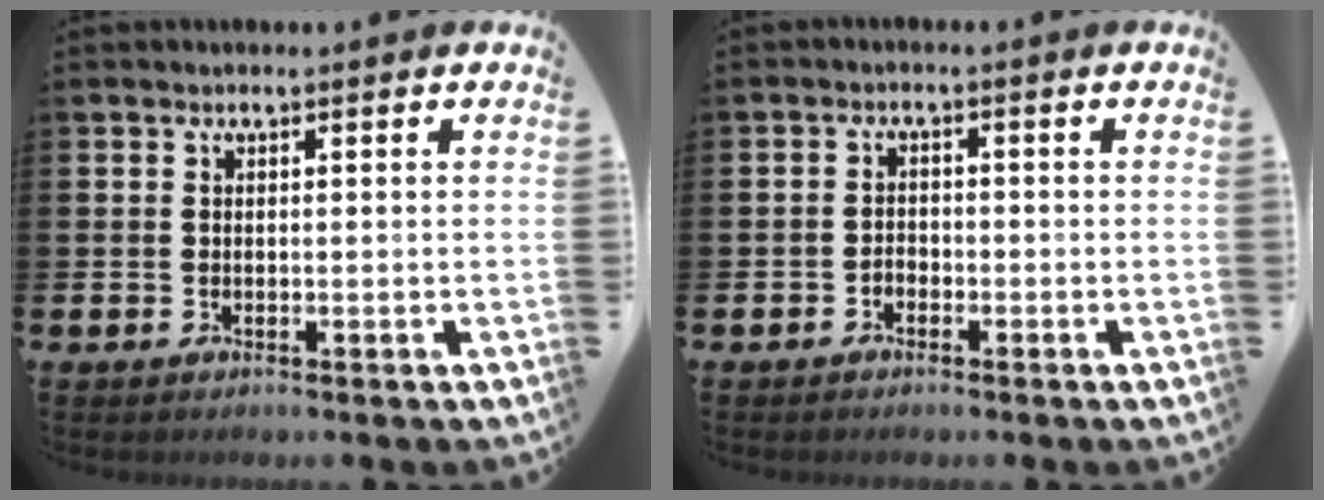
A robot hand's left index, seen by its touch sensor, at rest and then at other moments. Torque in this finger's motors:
{"motor_torque": [0.02, -0.15, -0.07, -0.01]}